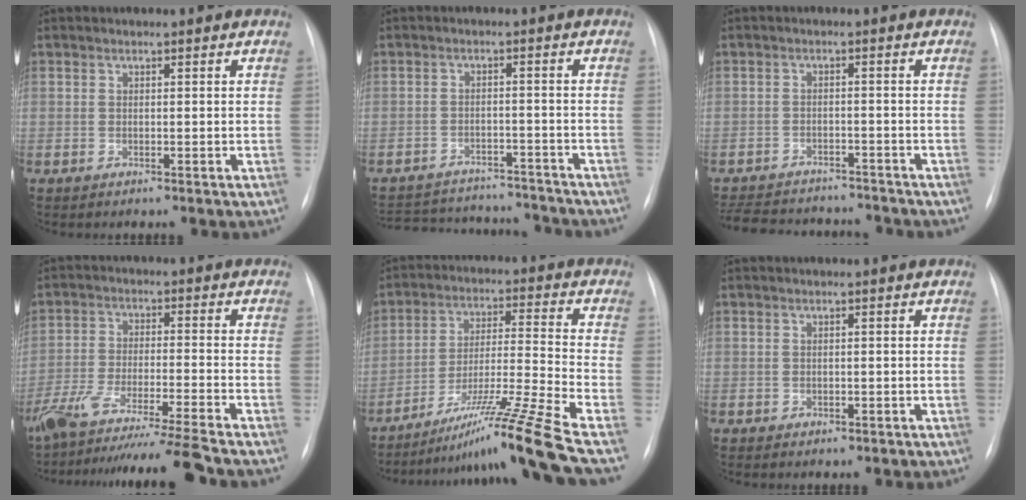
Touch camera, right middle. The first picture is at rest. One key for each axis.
{"total": 17.7, "fx": -16.4, "fy": 4.5, "fz": 4.8, "tx": -0.116, "ty": -0.001, "tz": -0.221}
{"total": 14.6, "fx": -13.2, "fy": 4.3, "fz": 4.5, "tx": -0.105, "ty": 0.000, "tz": -0.180}
{"total": 17.4, "fx": -15.4, "fy": -0.7, "fz": 8.0, "tx": -0.142, "ty": -0.039, "tz": -0.260}
{"total": 15.8, "fx": -12.2, "fy": -4.5, "fz": 8.9, "tx": -0.152, "ty": -0.008, "tz": -0.206}
{"total": 0.8, "fx": -0.3, "fy": 0.7, "fz": 0.4, "tx": -0.007, "ty": 0.001, "tz": -0.001}